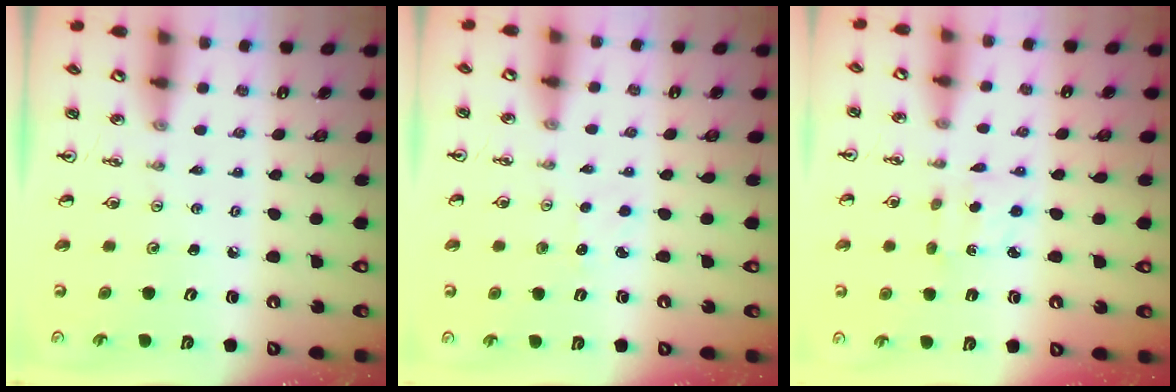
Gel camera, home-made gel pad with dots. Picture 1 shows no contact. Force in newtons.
{"total": 2.9, "press": 2.9, "slide": 0.4}
{"total": 1.7, "press": 1.5, "slide": 0.8}